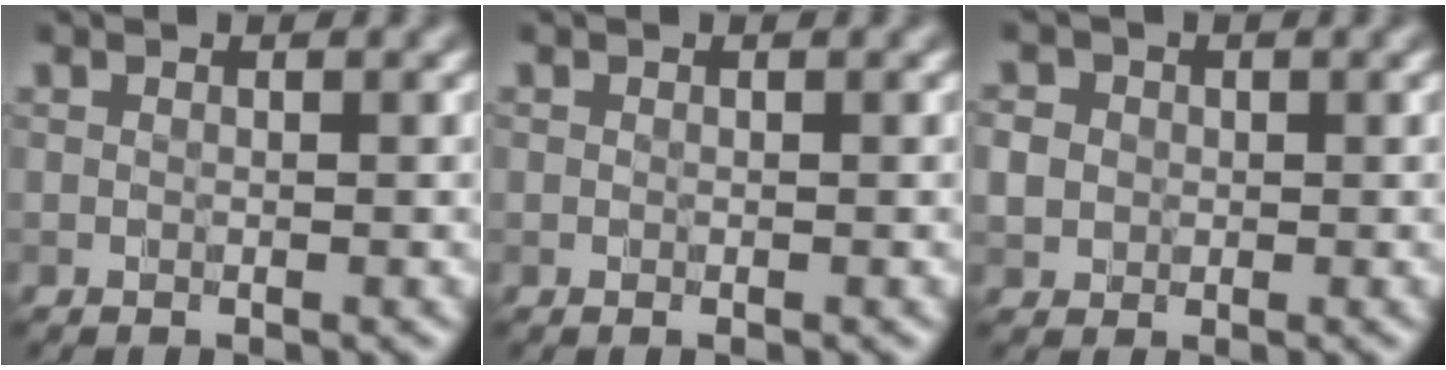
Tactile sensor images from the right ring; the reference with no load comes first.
{"total": 0.0}
{"total": 2.7, "force": [0.2, 2.6, 0.9], "torque": [-0.010, 0.010, -0.006]}